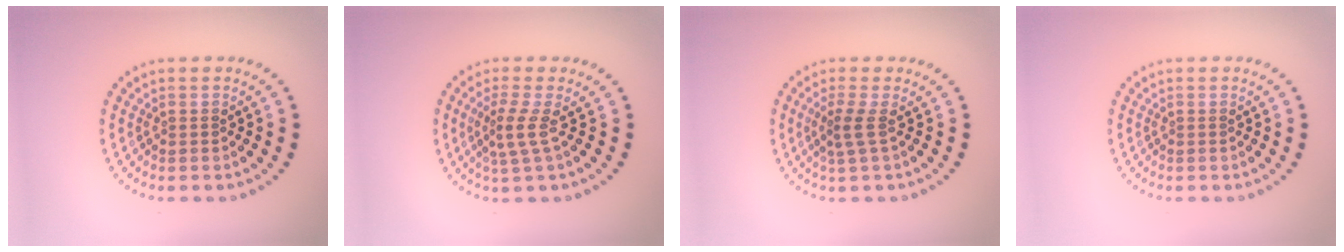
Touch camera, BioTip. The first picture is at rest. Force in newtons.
{"total": 2.4, "press": 1.6, "slide": 1.8}
{"total": 1.8, "press": 1.2, "slide": 1.4}
{"total": 0.0}